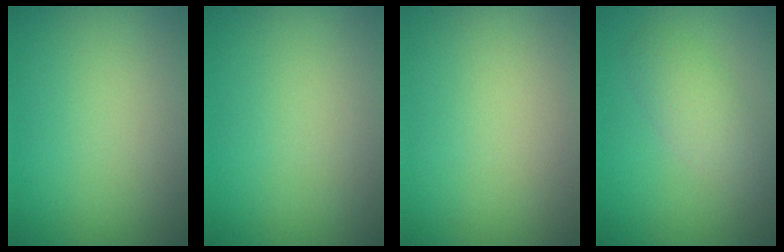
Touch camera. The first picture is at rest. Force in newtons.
{"total": 0.0}
{"total": 0.0}
{"total": 2.7, "press": 2.7, "slide": 0.2}